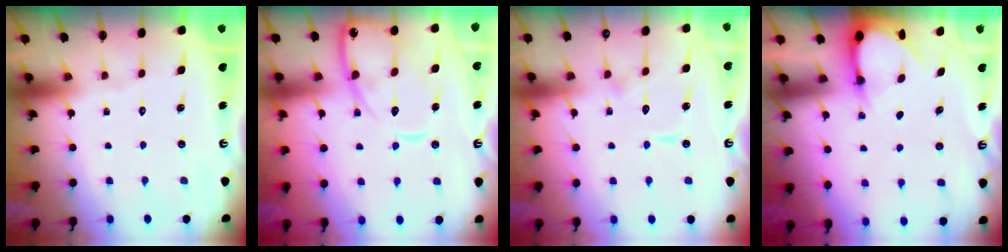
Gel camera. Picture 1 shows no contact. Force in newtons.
{"total": 14.6, "press": 14.5, "slide": 1.5}
{"total": 9.4, "press": 9.4, "slide": 0.8}
{"total": 3.2, "press": 3.2, "slide": 0.3}